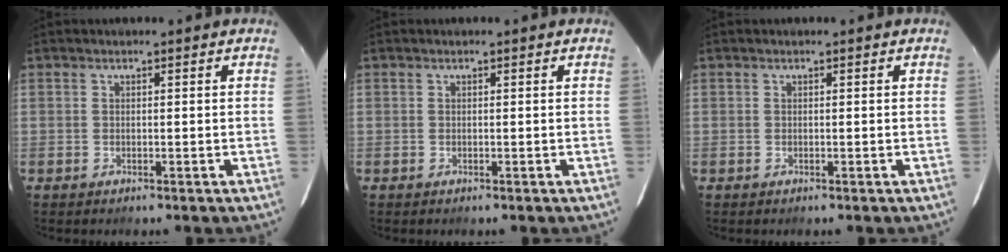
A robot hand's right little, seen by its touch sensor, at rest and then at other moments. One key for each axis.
{"total": 0.0}
{"total": 0.0}